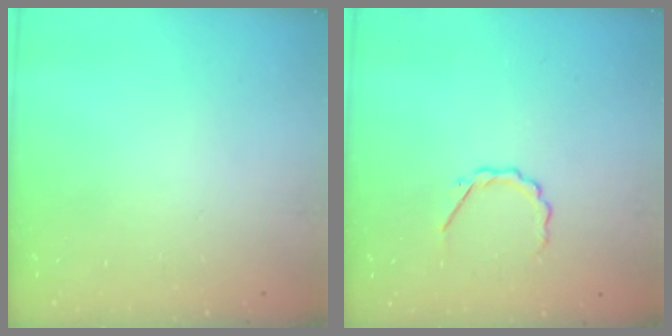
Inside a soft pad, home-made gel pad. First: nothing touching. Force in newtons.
{"total": 3.5, "press": 3.3, "slide": 1.3}